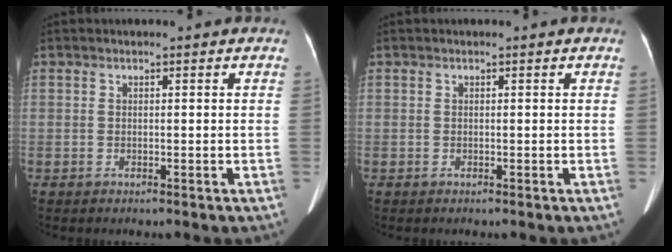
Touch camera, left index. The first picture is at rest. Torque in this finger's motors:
{"motor_torque": [-0.07, -0.01, 0.00, 0.01]}